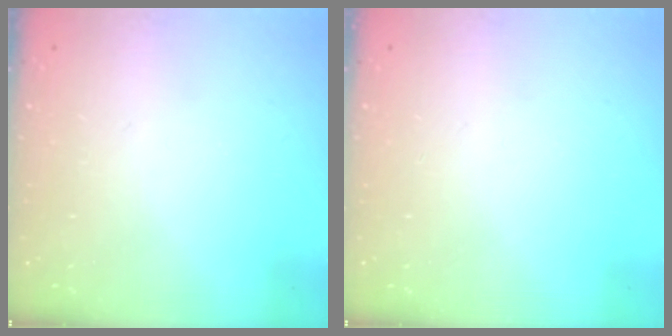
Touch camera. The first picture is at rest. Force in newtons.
{"total": 0.0}